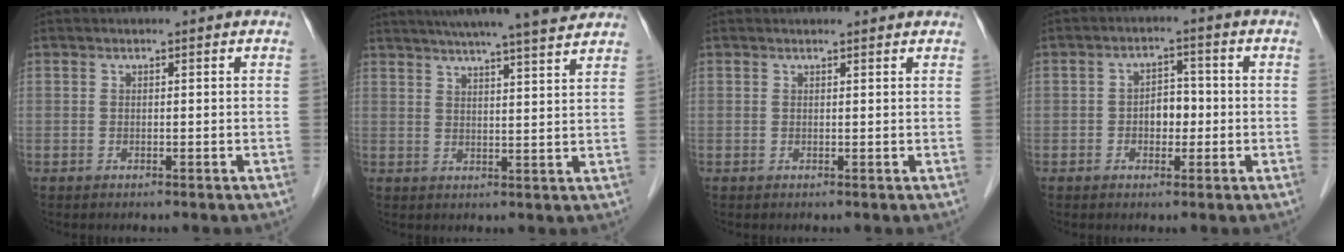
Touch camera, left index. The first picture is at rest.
{"total": 15.7, "force": [13.8, 0.1, 7.4], "torque": [-0.122, 0.015, 0.182]}
{"total": 2.6, "force": [2.5, 0.5, 0.5], "torque": [-0.013, 0.009, 0.024]}
{"total": 3.7, "force": [-0.7, 2.4, 2.8], "torque": [-0.045, 0.013, -0.012]}